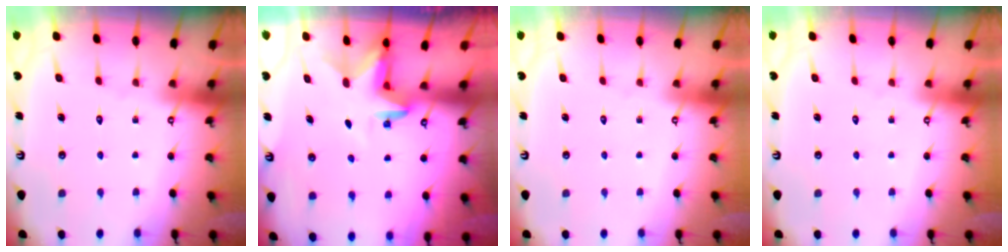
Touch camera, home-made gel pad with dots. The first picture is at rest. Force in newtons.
{"total": 2.9, "press": 2.9, "slide": 0.1}
{"total": 0.0}
{"total": 0.0}